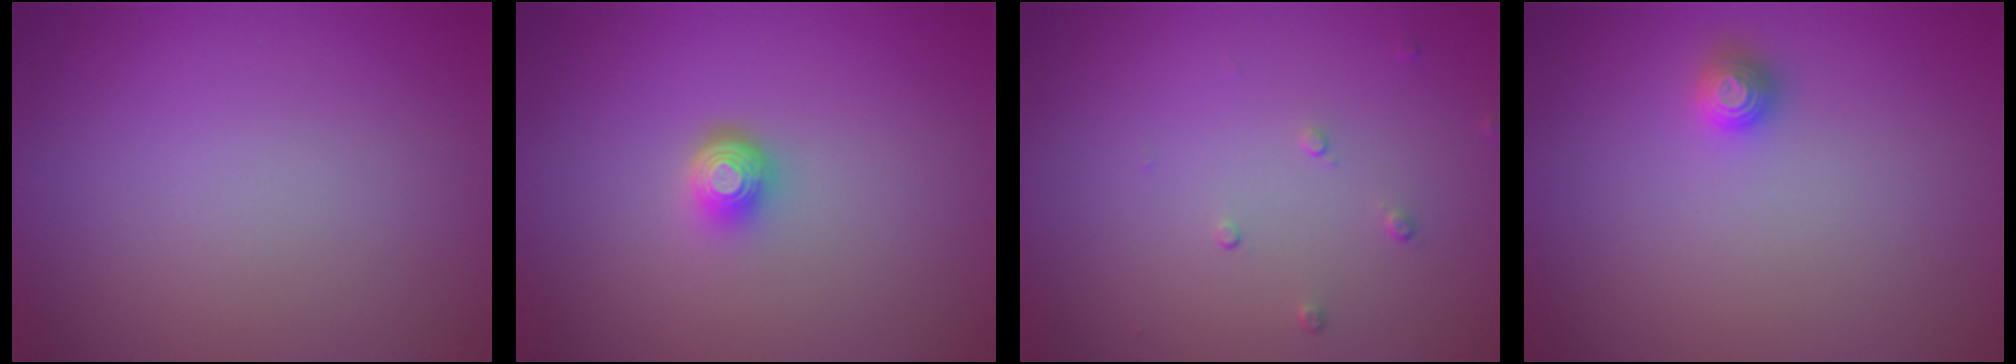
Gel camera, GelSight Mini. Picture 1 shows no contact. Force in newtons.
{"total": 2.0, "press": 1.5, "slide": 1.4}
{"total": 0.7, "press": 0.5, "slide": 0.5}
{"total": 1.2, "press": 1.1, "slide": 0.2}